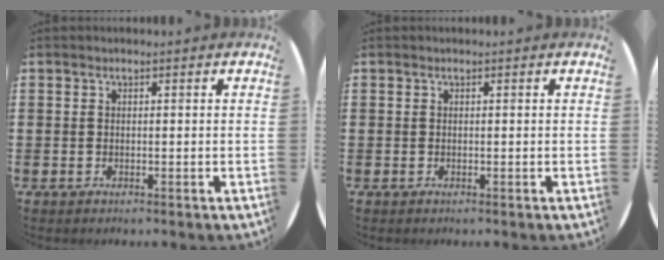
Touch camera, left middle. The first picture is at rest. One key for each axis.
{"total": 0.0}